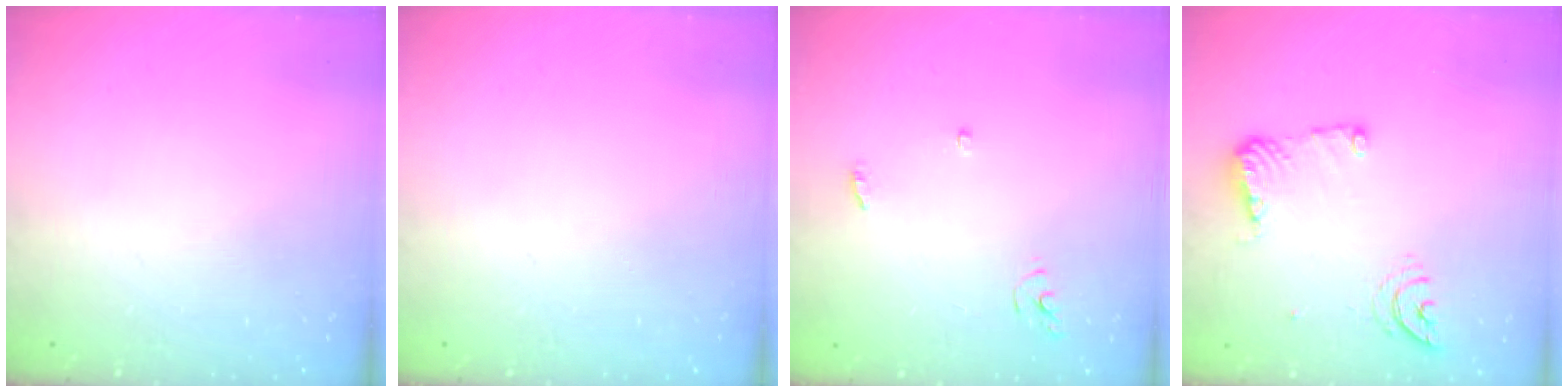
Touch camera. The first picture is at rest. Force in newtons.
{"total": 0.0}
{"total": 3.8, "press": 3.8, "slide": 0.4}
{"total": 10.0, "press": 10.0, "slide": 0.8}